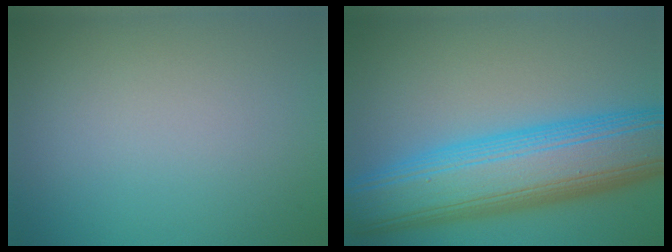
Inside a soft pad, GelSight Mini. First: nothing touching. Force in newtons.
{"total": 12.1, "press": 12.1, "slide": 0.2}